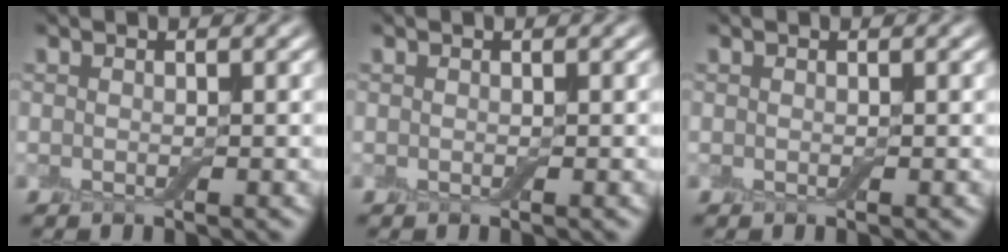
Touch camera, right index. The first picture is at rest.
{"total": 0.0}
{"total": 0.0}